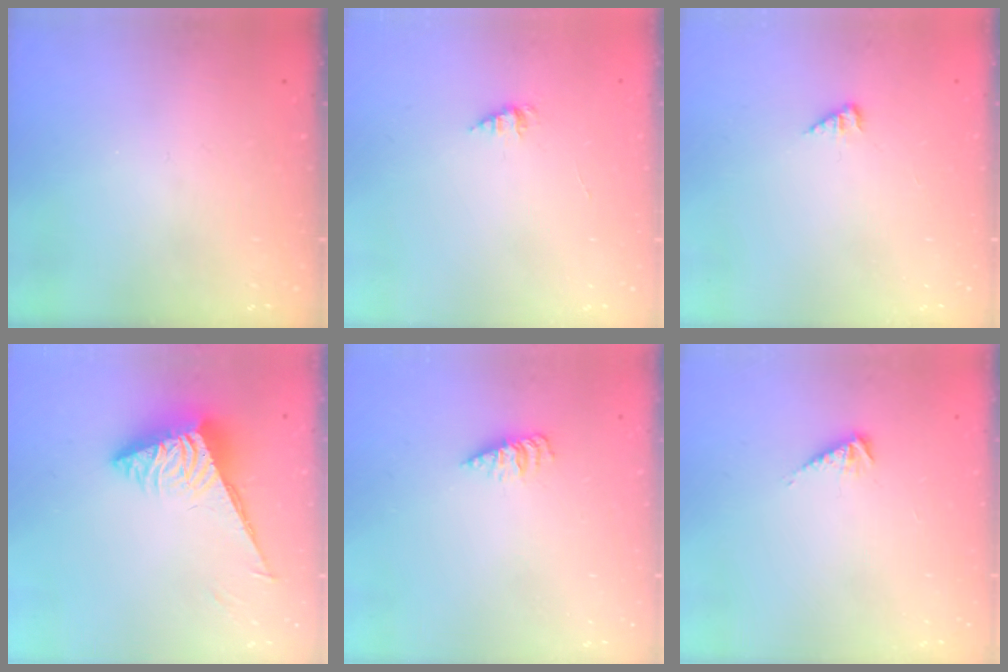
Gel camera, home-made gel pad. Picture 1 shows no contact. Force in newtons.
{"total": 1.7, "press": 1.7, "slide": 0.2}
{"total": 2.7, "press": 2.7, "slide": 0.4}
{"total": 7.0, "press": 7.0, "slide": 0.4}
{"total": 2.0, "press": 2.0, "slide": 0.3}
{"total": 3.0, "press": 3.0, "slide": 0.6}